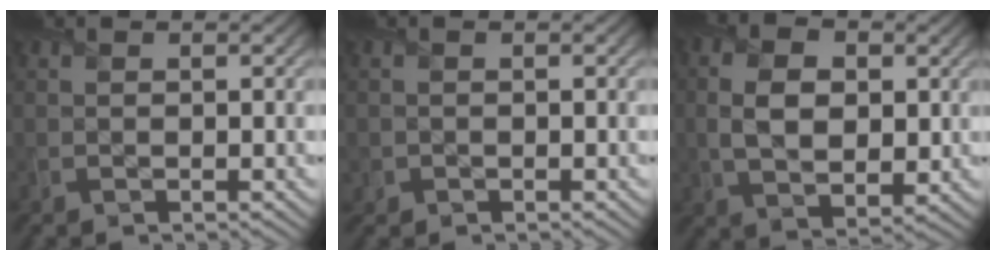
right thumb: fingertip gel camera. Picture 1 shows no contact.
{"total": 1.0, "force": [-0.2, 1.0, 0.0], "torque": [0.003, -0.006, -0.007]}
{"total": 7.3, "force": [0.6, 4.7, 5.6], "torque": [-0.121, -0.004, 0.011]}